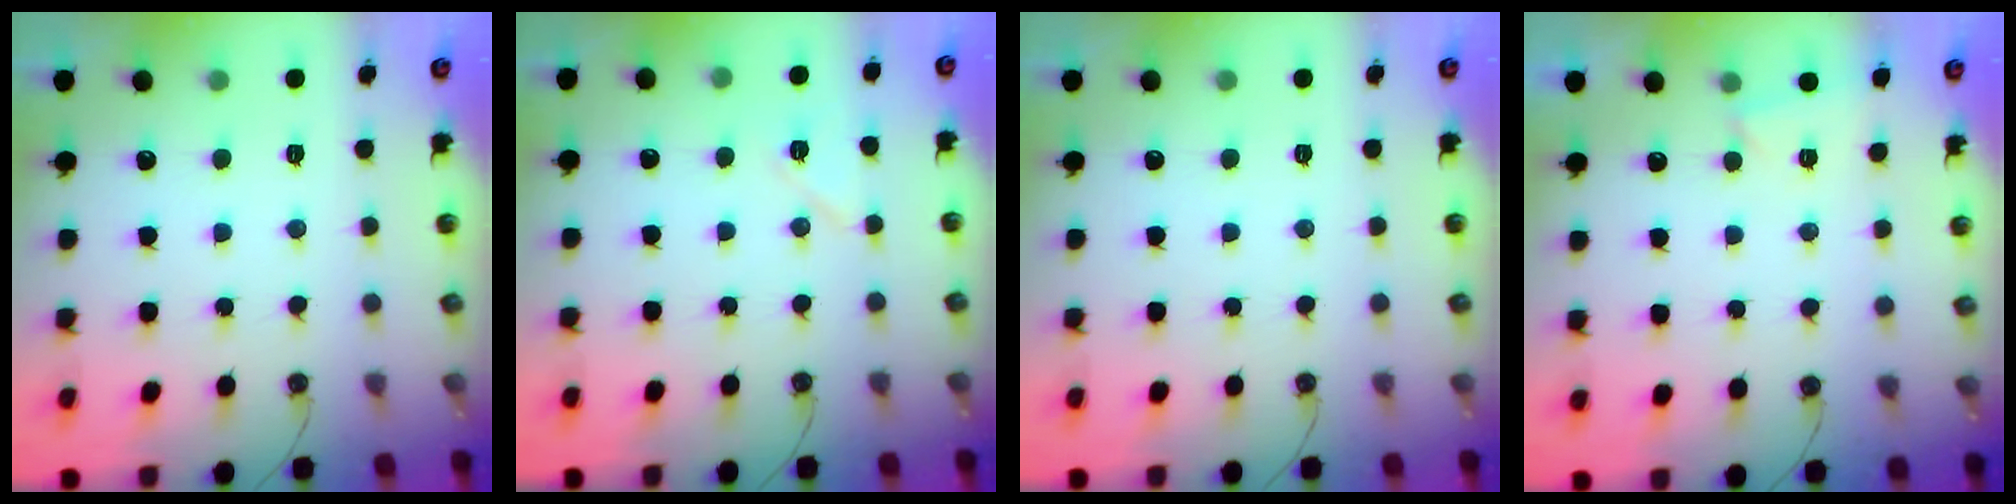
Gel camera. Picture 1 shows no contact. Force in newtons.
{"total": 6.0, "press": 6.0, "slide": 0.2}
{"total": 0.0}
{"total": 1.7, "press": 1.7, "slide": 0.5}